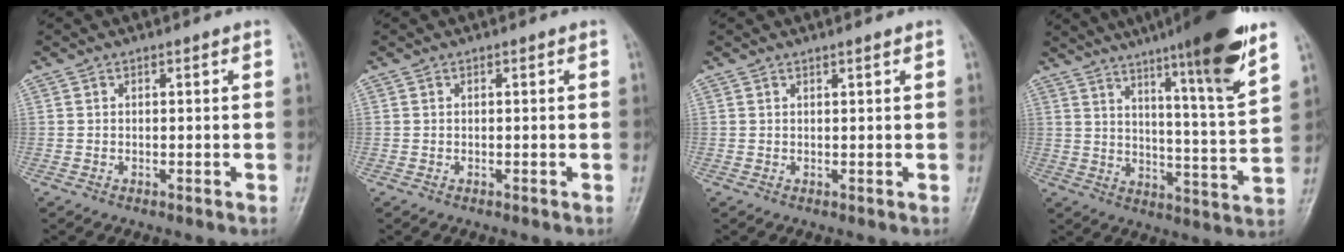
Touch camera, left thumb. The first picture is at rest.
{"total": 0.0}
{"total": 0.8, "force": [0.7, 0.0, 0.5], "torque": [-0.009, -0.004, 0.012]}
{"total": 18.9, "force": [11.7, 1.2, 14.8], "torque": [-0.205, -0.057, 0.173]}